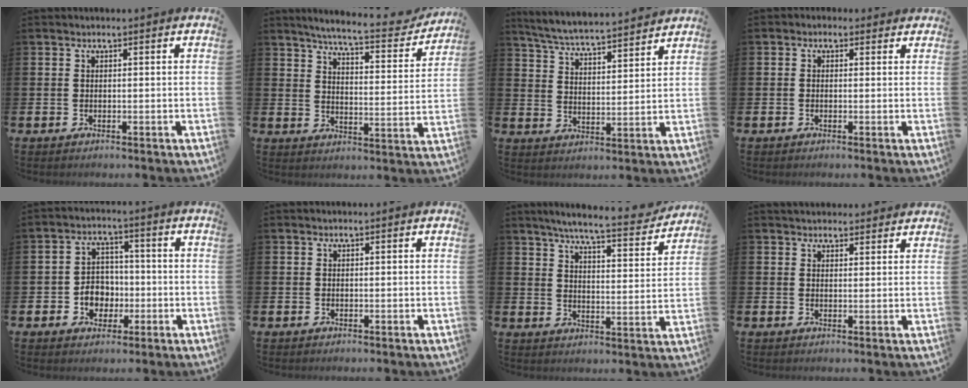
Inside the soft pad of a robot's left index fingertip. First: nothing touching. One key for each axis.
{"total": 6.9, "fx": 6.3, "fy": 0.5, "fz": 2.6, "tx": -0.061, "ty": -0.048, "tz": 0.101}
{"total": 5.5, "fx": 5.4, "fy": 0.2, "fz": 1.1, "tx": -0.049, "ty": -0.041, "tz": 0.093}
{"total": 0.7, "fx": 0.0, "fy": 0.7, "fz": 0.3, "tx": -0.006, "ty": 0.007, "tz": -0.002}
{"total": 4.7, "fx": -1.2, "fy": 4.2, "fz": 1.8, "tx": -0.037, "ty": 0.005, "tz": -0.028}
{"total": 0.0}
{"total": 7.1, "fx": 6.5, "fy": 0.4, "fz": 2.8, "tx": -0.063, "ty": -0.045, "tz": 0.107}
{"total": 2.6, "fx": 2.5, "fy": 0.8, "fz": 0.0, "tx": 0.004, "ty": -0.009, "tz": 0.045}